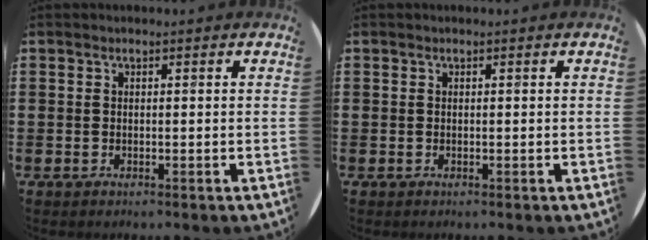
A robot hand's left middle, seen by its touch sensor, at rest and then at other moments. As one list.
[{"total": 0.0}]